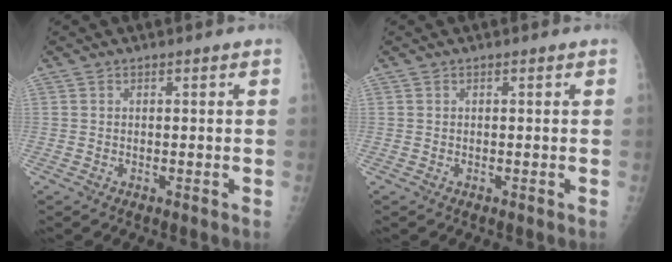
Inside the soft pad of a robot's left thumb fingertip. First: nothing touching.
{"total": 0.0}